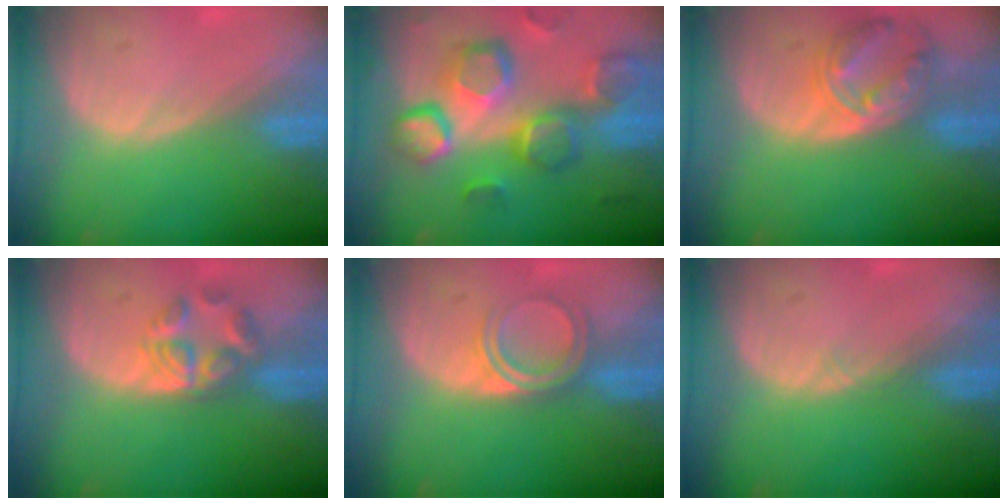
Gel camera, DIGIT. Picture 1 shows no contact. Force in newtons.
{"total": 13.0, "press": 11.4, "slide": 6.3}
{"total": 8.2, "press": 7.2, "slide": 4.0}
{"total": 5.8, "press": 4.9, "slide": 3.0}
{"total": 4.7, "press": 4.2, "slide": 2.2}
{"total": 0.5, "press": 0.5, "slide": 0.1}